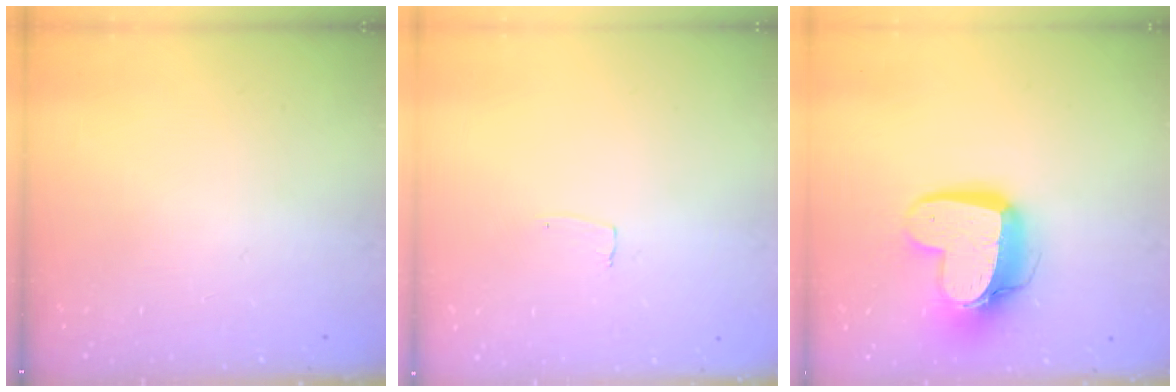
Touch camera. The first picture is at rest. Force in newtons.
{"total": 3.0, "press": 3.0, "slide": 0.2}
{"total": 14.7, "press": 14.6, "slide": 1.4}